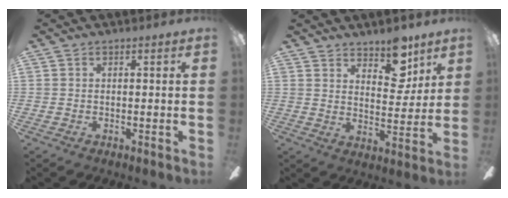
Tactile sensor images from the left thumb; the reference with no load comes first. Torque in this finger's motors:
{"motor_torque": [0.29, 0.33, -0.19, -0.37, 0.06]}